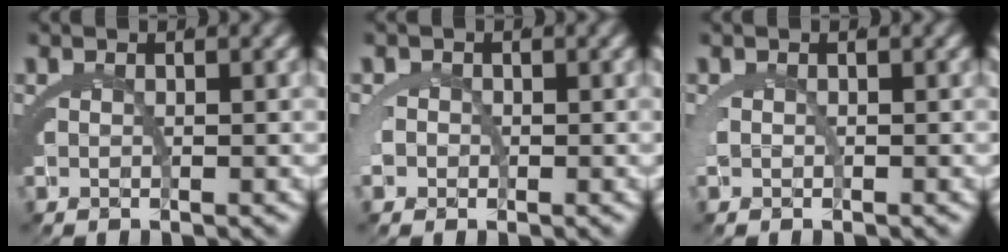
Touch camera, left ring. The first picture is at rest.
{"total": 1.1, "force": [-0.3, 1.0, 0.4], "torque": [-0.019, -0.004, -0.006]}
{"total": 0.0}